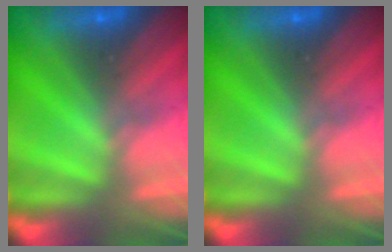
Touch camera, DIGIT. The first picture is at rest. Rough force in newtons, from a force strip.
{"total": 0.0}